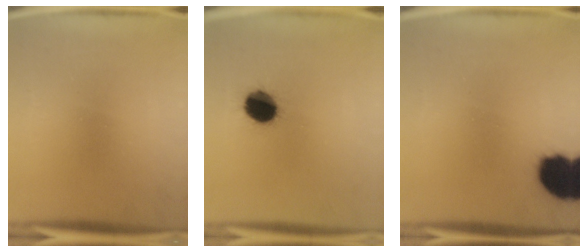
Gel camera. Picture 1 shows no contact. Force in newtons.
{"total": 10.8}
{"total": 13.3}